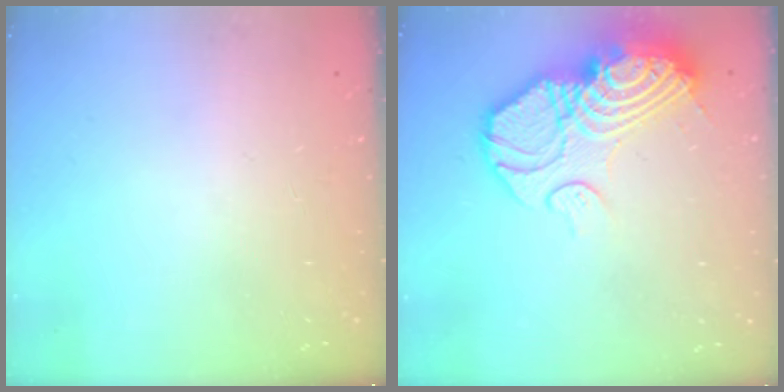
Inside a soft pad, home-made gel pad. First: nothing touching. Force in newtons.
{"total": 21.8, "press": 21.7, "slide": 2.0}